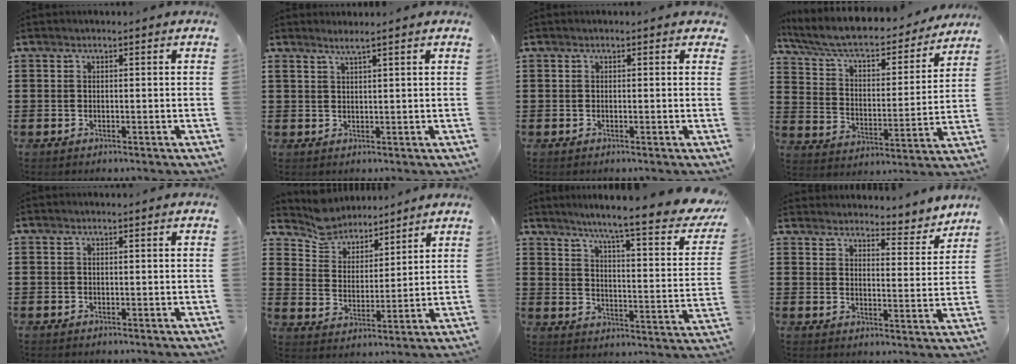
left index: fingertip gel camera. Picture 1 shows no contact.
{"total": 1.7, "force": [1.4, -0.5, 0.9], "torque": [-0.019, -0.002, 0.025]}
{"total": 0.0}
{"total": 7.4, "force": [6.4, 1.4, 3.4], "torque": [-0.095, -0.044, 0.106]}
{"total": 0.0}
{"total": 6.6, "force": [6.3, 2.1, 0.0], "torque": [-0.035, -0.031, 0.115]}
{"total": 7.3, "force": [5.7, -0.4, 4.5], "torque": [-0.095, -0.050, 0.083]}
{"total": 3.9, "force": [3.9, 0.2, 0.3], "torque": [-0.012, -0.033, 0.060]}